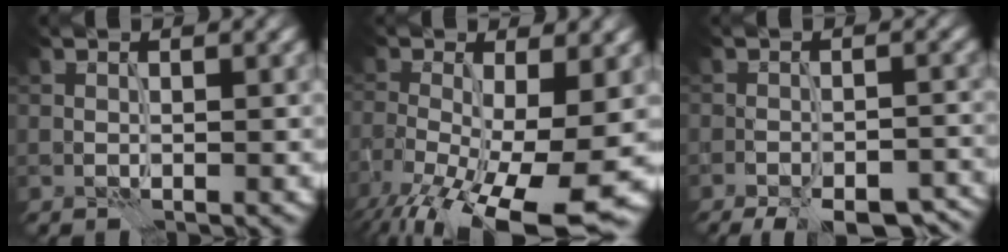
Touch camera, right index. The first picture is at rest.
{"total": 13.4, "force": [-5.7, 4.9, 11.1], "torque": [-0.197, -0.041, -0.086]}
{"total": 9.7, "force": [-7.8, 3.2, 4.8], "torque": [-0.055, -0.009, -0.094]}